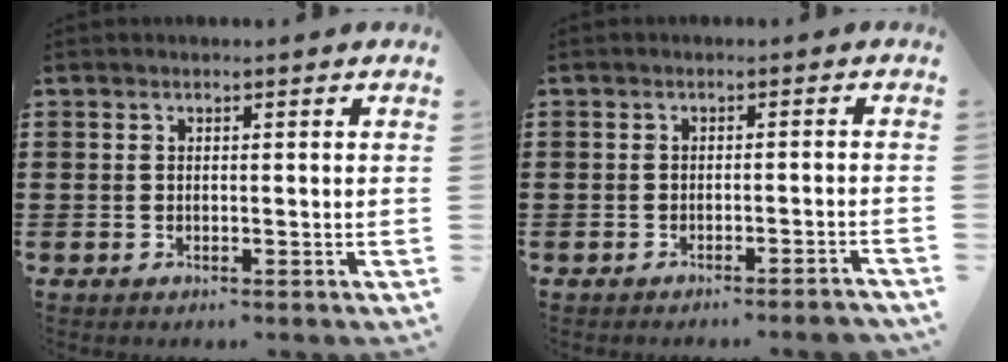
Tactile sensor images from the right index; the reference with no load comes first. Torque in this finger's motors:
{"motor_torque": [0.49, -0.46, -0.02, -0.06]}